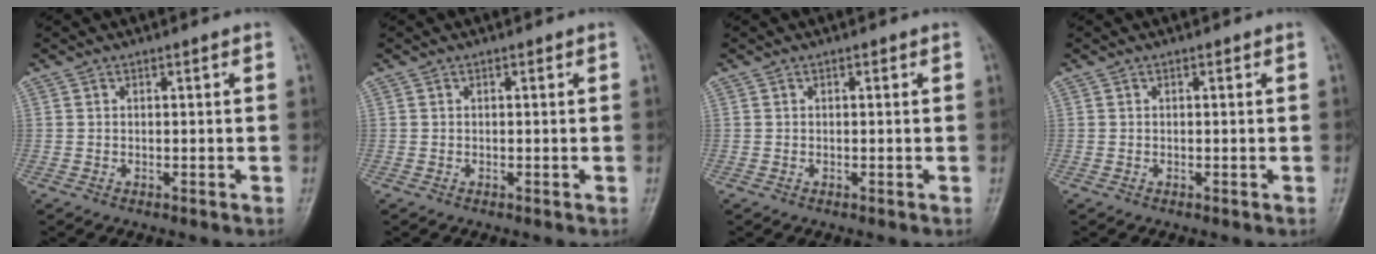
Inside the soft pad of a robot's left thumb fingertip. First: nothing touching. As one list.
[{"total": 0.0}, {"total": 0.0}, {"total": 0.0}]